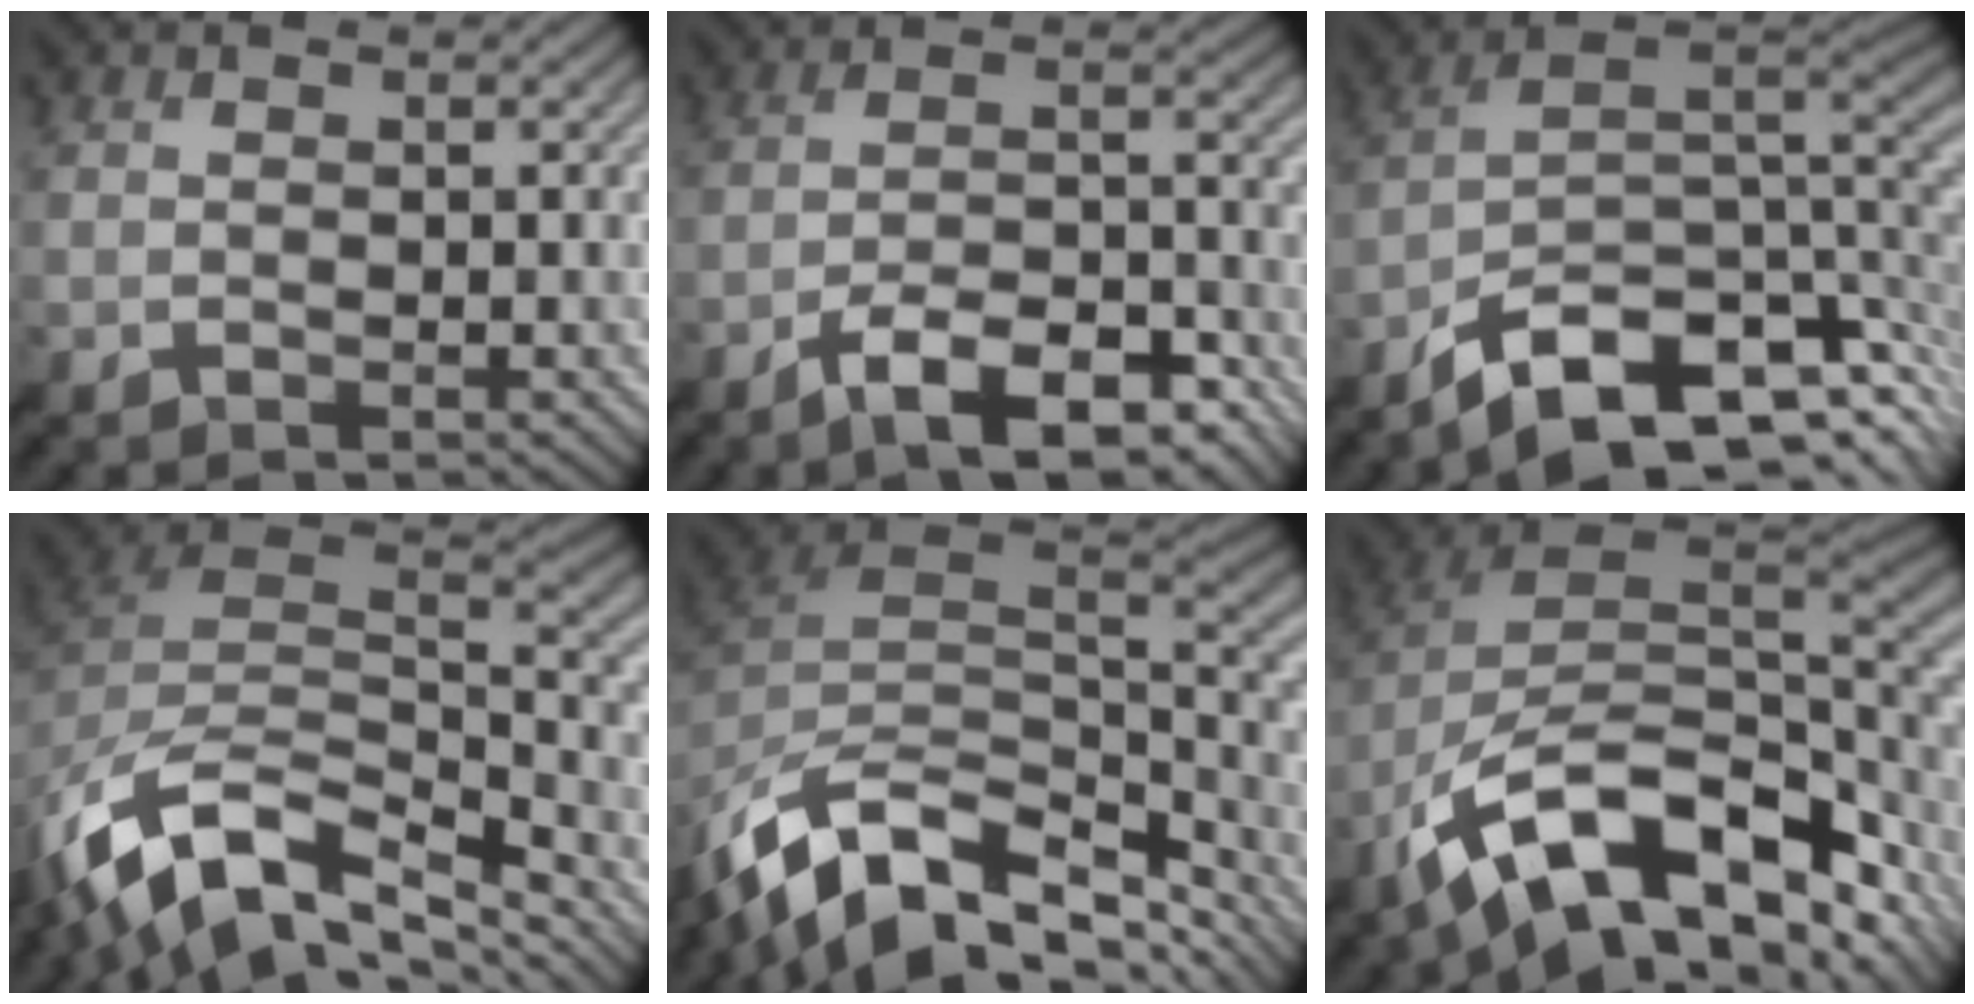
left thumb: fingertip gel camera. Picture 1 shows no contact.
{"total": 12.1, "force": [-8.2, 3.8, 8.0], "torque": [-0.134, 0.004, -0.147]}
{"total": 13.3, "force": [-5.5, 6.6, 10.2], "torque": [-0.192, -0.012, -0.085]}
{"total": 14.9, "force": [-8.9, 8.2, 8.6], "torque": [-0.224, -0.022, -0.143]}
{"total": 15.4, "force": [-7.9, 9.3, 9.4], "torque": [-0.224, -0.038, -0.126]}
{"total": 16.3, "force": [-5.4, 8.5, 12.8], "torque": [-0.242, -0.001, -0.095]}